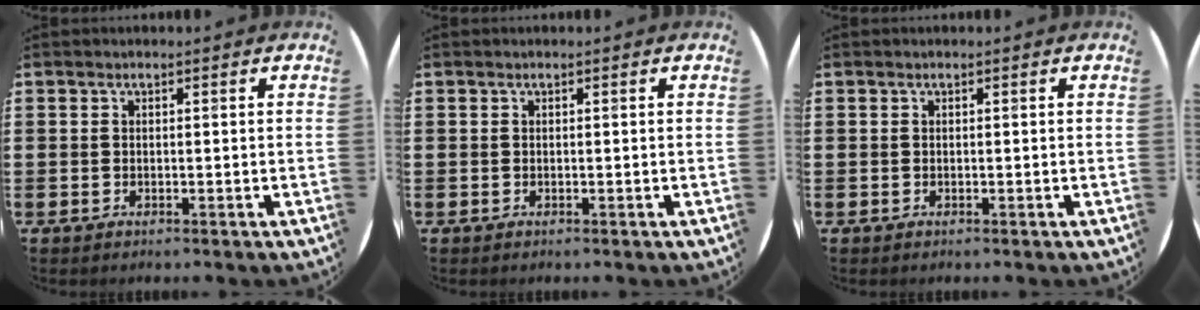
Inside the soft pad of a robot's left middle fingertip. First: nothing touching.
{"total": 0.0}
{"total": 0.0}